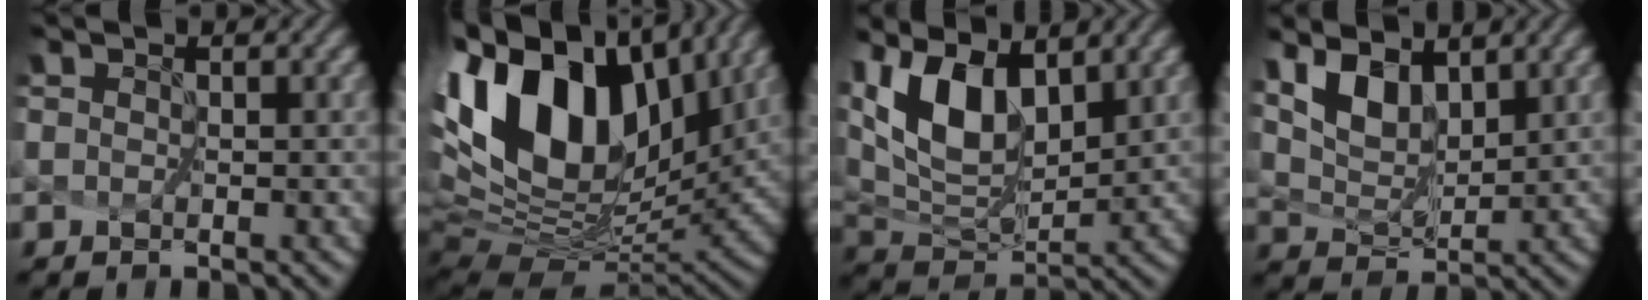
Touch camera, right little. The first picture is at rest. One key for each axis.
{"total": 15.9, "fx": 4.9, "fy": 9.8, "fz": 11.6, "tx": -0.218, "ty": 0.021, "tz": 0.090}
{"total": 7.9, "fx": 4.1, "fy": 3.4, "fz": 5.8, "tx": -0.119, "ty": -0.002, "tz": 0.086}
{"total": 3.8, "fx": 3.2, "fy": 1.1, "fz": 1.8, "tx": -0.046, "ty": -0.006, "tz": 0.064}